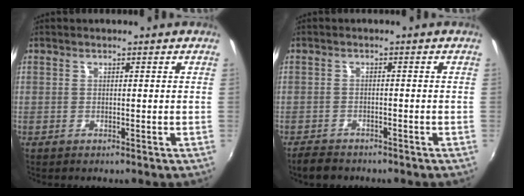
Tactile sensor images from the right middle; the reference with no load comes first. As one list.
[{"total": 4.1, "force": [-3.6, 1.7, 1.2], "torque": [-0.041, -0.011, -0.063]}]